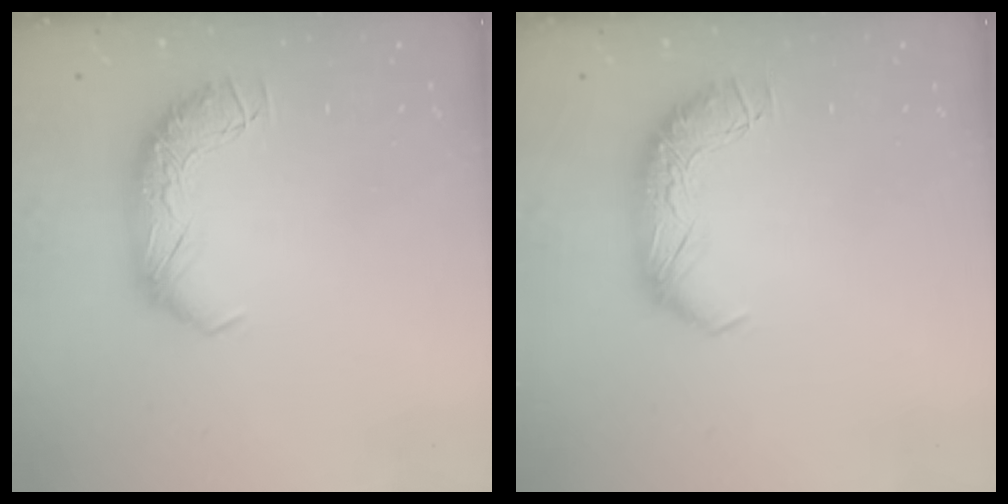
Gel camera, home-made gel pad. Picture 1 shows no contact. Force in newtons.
{"total": 0.0}